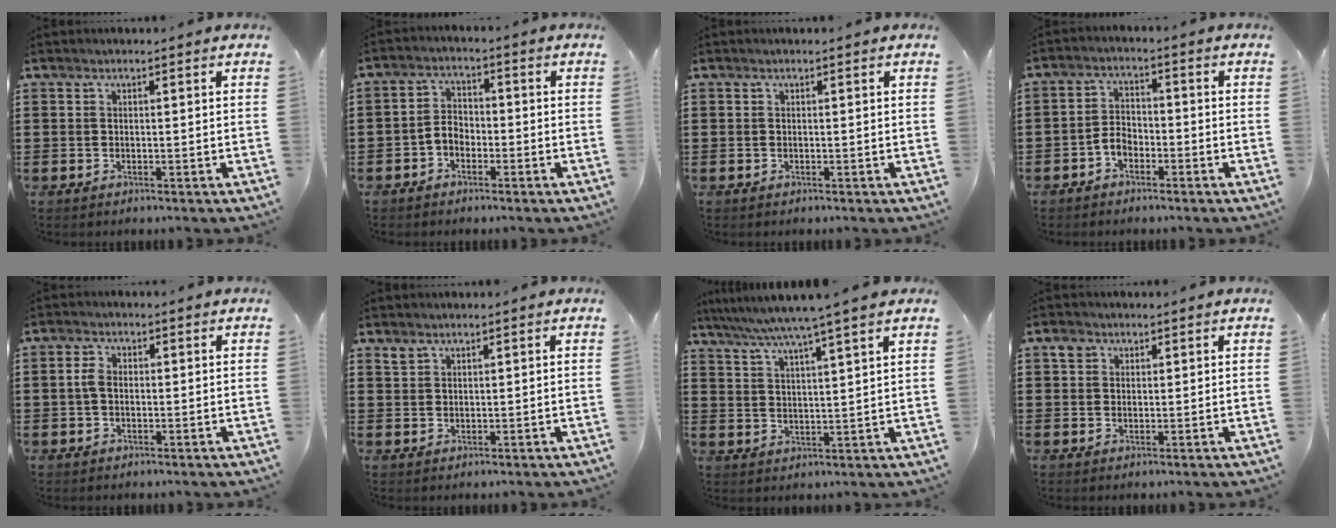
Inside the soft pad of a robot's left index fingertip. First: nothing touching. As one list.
[{"total": 3.1, "force": [-1.7, 2.0, 1.7], "torque": [-0.043, 0.005, -0.038]}, {"total": 0.0}, {"total": 3.1, "force": [-1.9, 1.8, 1.7], "torque": [-0.042, 0.005, -0.041]}, {"total": 2.8, "force": [0.1, 1.7, 2.2], "torque": [-0.052, 0.004, -0.001]}, {"total": 1.4, "force": [1.2, 0.7, 0.2], "torque": [-0.007, 0.002, 0.023]}, {"total": 6.0, "force": [5.0, -1.2, 3.1], "torque": [-0.076, -0.025, 0.083]}, {"total": 2.2, "force": [1.2, 1.7, 0.6], "torque": [-0.008, 0.004, 0.020]}]